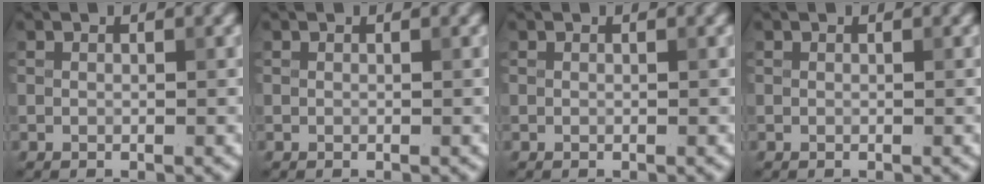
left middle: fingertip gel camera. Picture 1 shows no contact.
{"total": 0.0}
{"total": 0.0}
{"total": 0.0}